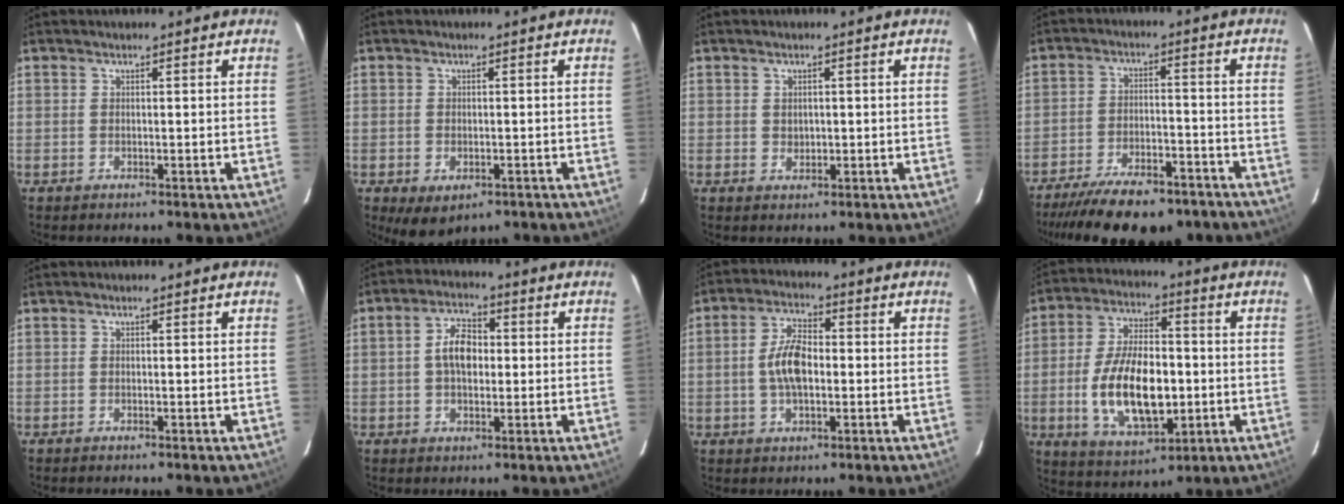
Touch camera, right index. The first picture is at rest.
{"total": 5.3, "force": [-2.6, 3.5, 3.1], "torque": [-0.060, -0.020, -0.031]}
{"total": 1.5, "force": [0.2, 1.3, 0.6], "torque": [-0.006, 0.003, 0.006]}
{"total": 18.2, "force": [-14.5, 6.4, 8.9], "torque": [-0.183, -0.020, -0.211]}
{"total": 0.0}
{"total": 6.4, "force": [0.2, 3.9, 5.1], "torque": [-0.093, 0.017, 0.005]}
{"total": 7.5, "force": [-0.7, 3.8, 6.5], "torque": [-0.125, 0.011, -0.010]}
{"total": 16.7, "force": [-2.8, 8.2, 14.3], "torque": [-0.282, 0.001, -0.036]}